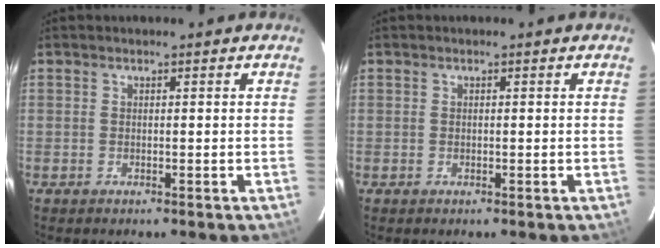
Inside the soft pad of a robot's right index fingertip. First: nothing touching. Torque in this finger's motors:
{"motor_torque": [-0.07, 0.01, -0.04, -0.01]}